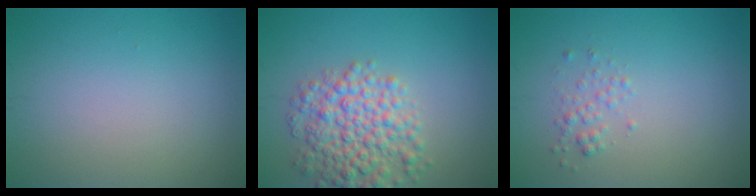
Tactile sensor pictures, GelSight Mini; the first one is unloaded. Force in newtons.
{"total": 6.0, "press": 6.0, "slide": 0.1}
{"total": 1.2, "press": 1.2, "slide": 0.1}